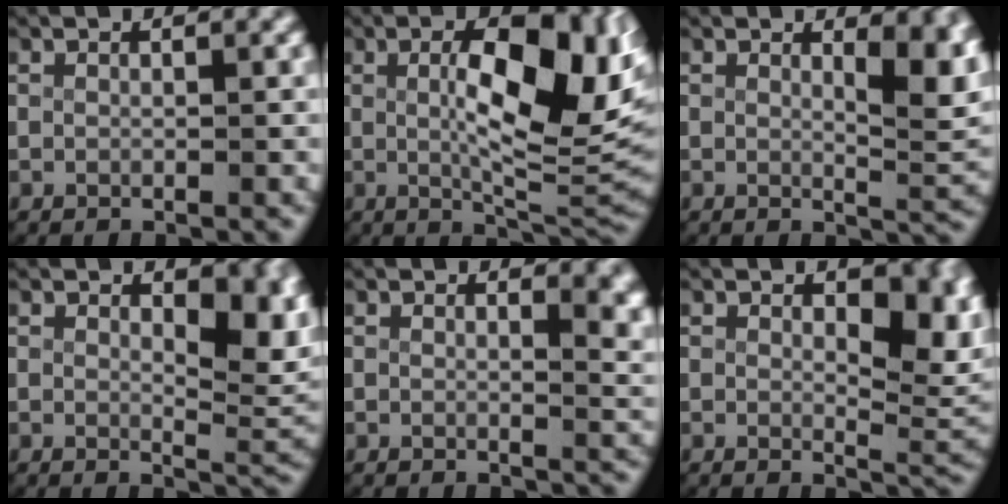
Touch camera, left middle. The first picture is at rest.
{"total": 12.2, "force": [2.3, 4.6, 11.1], "torque": [-0.139, -0.007, 0.035]}
{"total": 4.9, "force": [2.0, 1.5, 4.3], "torque": [-0.039, -0.019, 0.034]}
{"total": 6.0, "force": [2.0, 2.6, 5.0], "torque": [-0.037, -0.011, 0.030]}
{"total": 2.9, "force": [1.4, 1.0, 2.3], "torque": [-0.015, -0.016, 0.022]}
{"total": 6.8, "force": [1.8, 3.2, 5.7], "torque": [-0.042, -0.010, 0.027]}